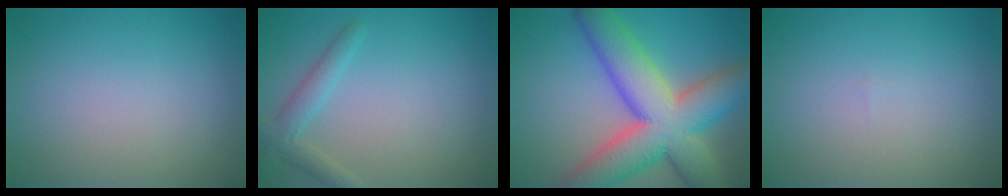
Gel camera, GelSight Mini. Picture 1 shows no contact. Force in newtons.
{"total": 2.3, "press": 2.3, "slide": 0.1}
{"total": 12.5, "press": 12.4, "slide": 1.2}
{"total": 0.0}